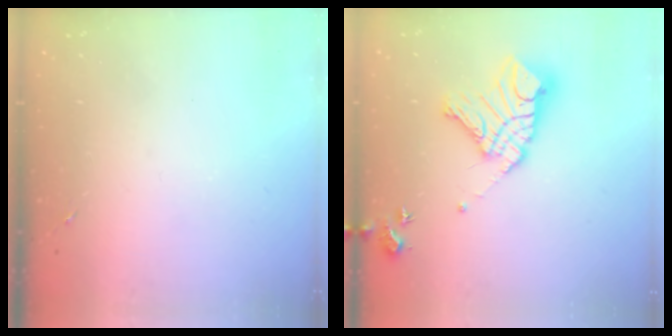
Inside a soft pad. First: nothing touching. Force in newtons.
{"total": 16.3, "press": 16.2, "slide": 2.0}